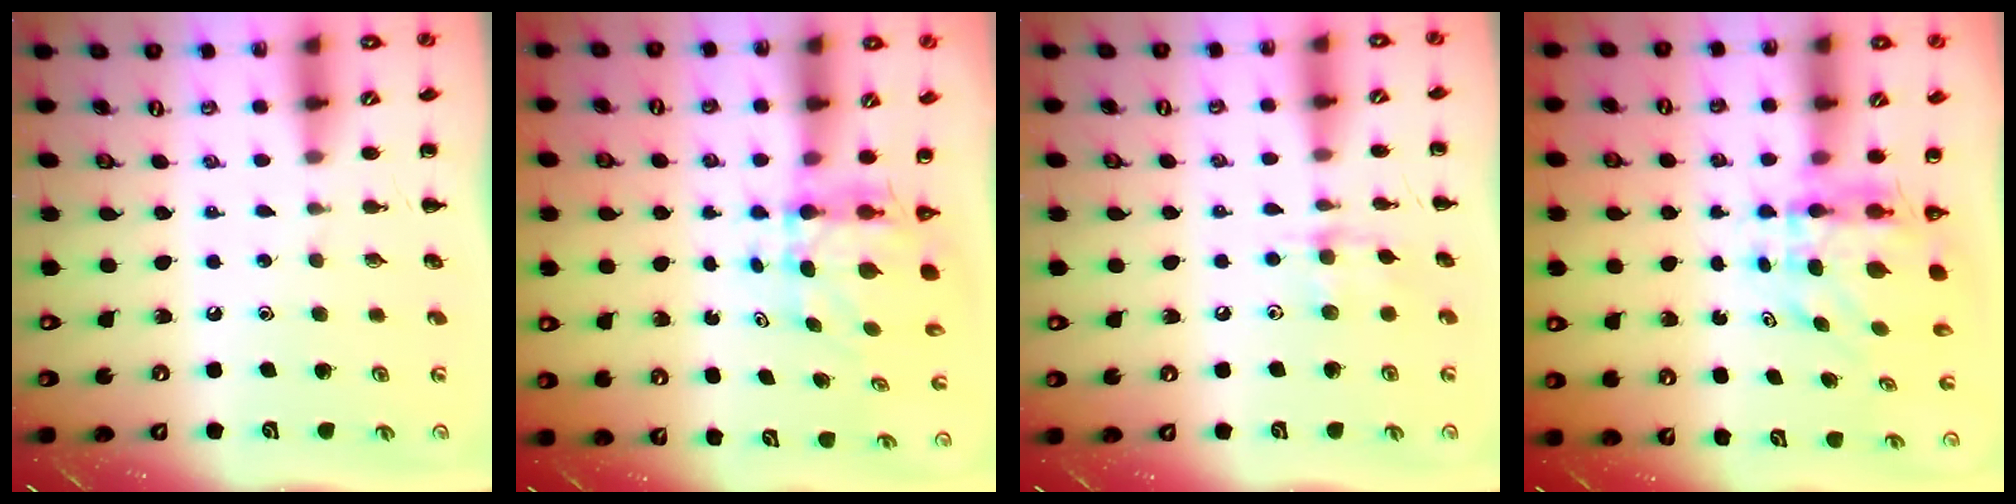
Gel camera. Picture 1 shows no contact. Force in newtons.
{"total": 5.3, "press": 5.1, "slide": 1.5}
{"total": 6.7, "press": 6.7, "slide": 0.5}
{"total": 6.0, "press": 5.8, "slide": 1.4}